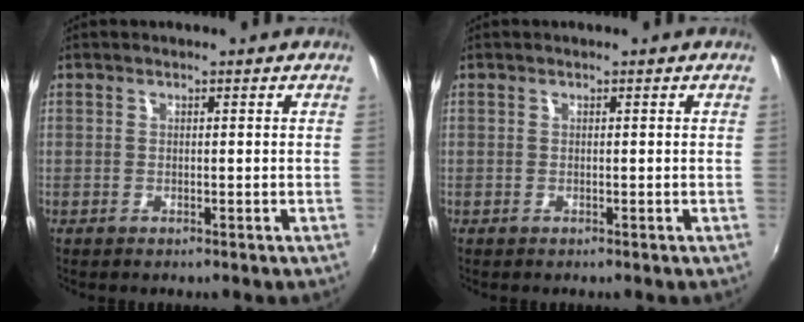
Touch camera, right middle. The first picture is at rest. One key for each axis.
{"total": 0.0}